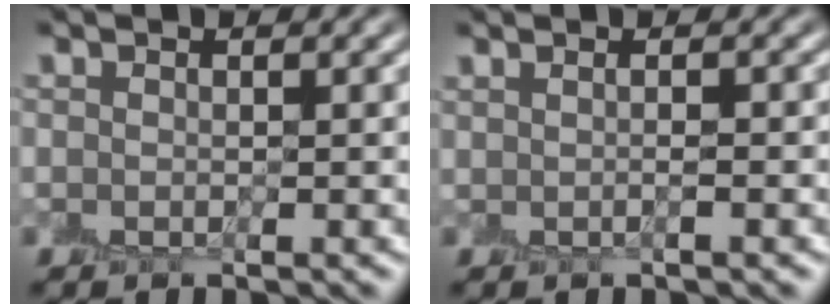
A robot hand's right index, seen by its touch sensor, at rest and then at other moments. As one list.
[{"total": 1.0, "force": [-0.2, 0.3, 1.0], "torque": [-0.018, -0.002, -0.007]}]